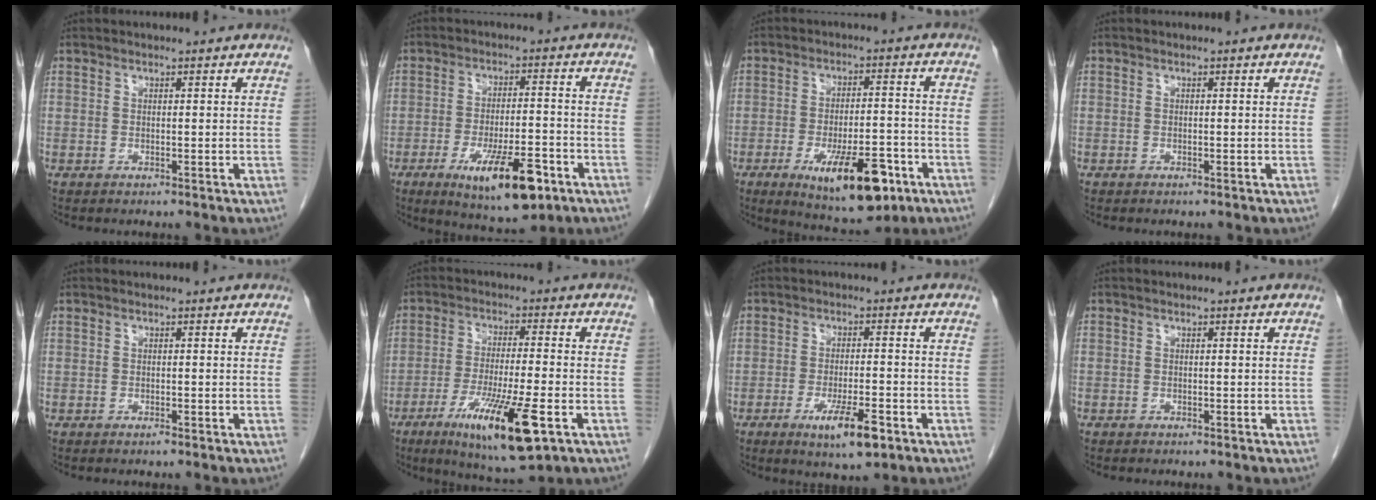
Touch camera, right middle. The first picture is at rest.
{"total": 12.6, "force": [-6.4, 3.4, 10.3], "torque": [-0.169, -0.014, -0.092]}
{"total": 13.6, "force": [-6.7, 4.3, 11.0], "torque": [-0.171, -0.011, -0.093]}
{"total": 0.0}
{"total": 0.7, "force": [-0.5, 0.2, 0.4], "torque": [-0.010, 0.000, -0.006]}
{"total": 14.2, "force": [-6.5, 1.8, 12.5], "torque": [-0.227, -0.033, -0.102]}
{"total": 7.3, "force": [-3.8, 1.6, 6.0], "torque": [-0.106, -0.011, -0.056]}
{"total": 0.5, "force": [-0.4, 0.4, 0.0], "torque": [-0.004, 0.004, -0.008]}